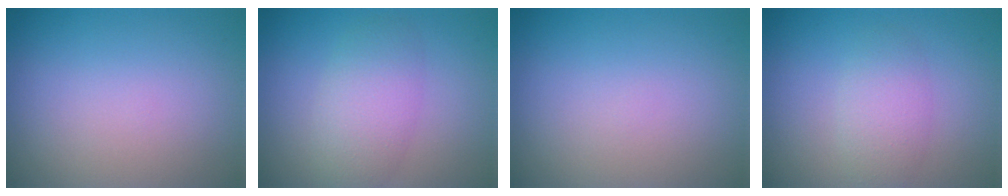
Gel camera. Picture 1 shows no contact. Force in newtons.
{"total": 4.0, "press": 4.0, "slide": 0.2}
{"total": 0.0}
{"total": 2.7, "press": 2.7, "slide": 0.1}